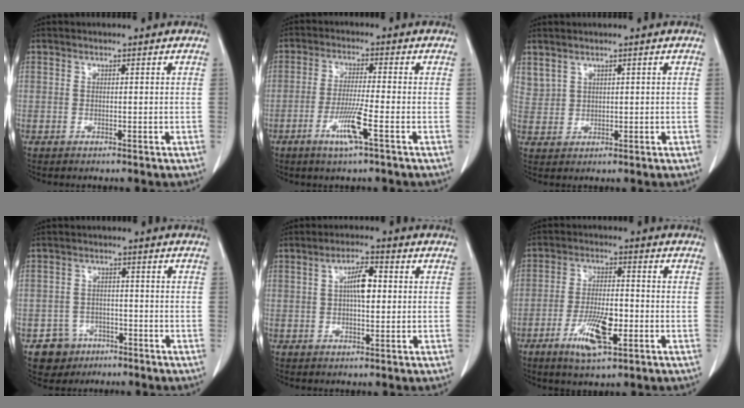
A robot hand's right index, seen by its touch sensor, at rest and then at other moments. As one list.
[{"total": 6.3, "force": [-2.8, -0.4, 5.6], "torque": [-0.108, -0.014, -0.055]}, {"total": 3.0, "force": [2.3, 1.9, 0.7], "torque": [-0.015, 0.008, 0.060]}, {"total": 5.0, "force": [-2.8, 4.1, 0.3], "torque": [-0.001, 0.014, -0.040]}, {"total": 4.9, "force": [0.6, 1.4, 4.6], "torque": [-0.083, 0.010, 0.008]}, {"total": 8.7, "force": [-3.6, 2.5, 7.5], "torque": [-0.145, -0.005, -0.059]}]